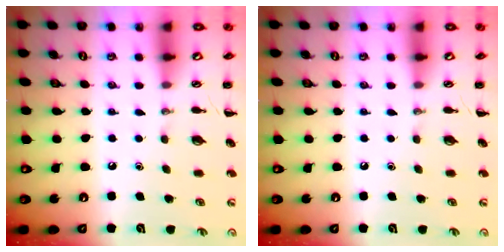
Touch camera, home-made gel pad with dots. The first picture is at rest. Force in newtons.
{"total": 0.0}